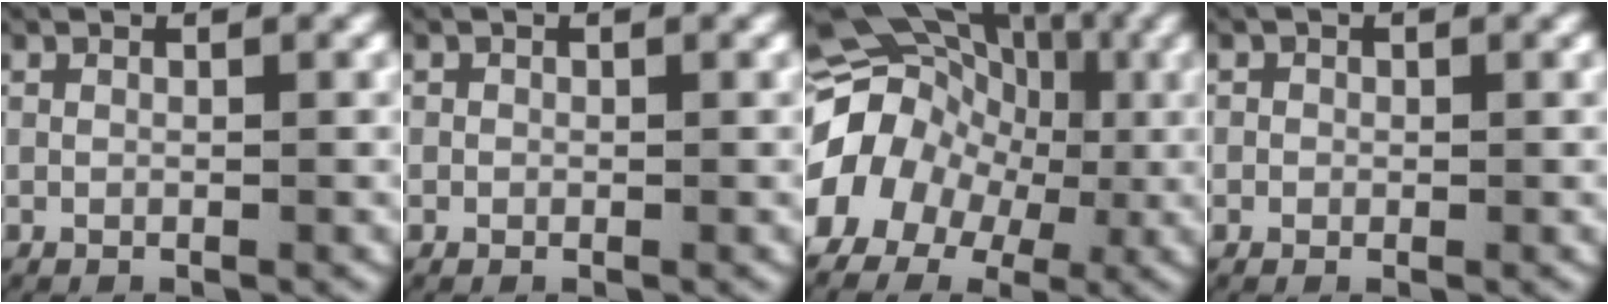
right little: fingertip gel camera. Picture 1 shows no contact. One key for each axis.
{"total": 0.6, "fx": -0.1, "fy": 0.6, "fz": 0.0, "tx": 0.004, "ty": 0.003, "tz": -0.007}
{"total": 15.9, "fx": 1.2, "fy": 13.4, "fz": 8.4, "tx": -0.197, "ty": -0.025, "tz": 0.016}
{"total": 1.2, "fx": -0.1, "fy": 1.2, "fz": 0.1, "tx": 0.002, "ty": 0.006, "tz": -0.011}